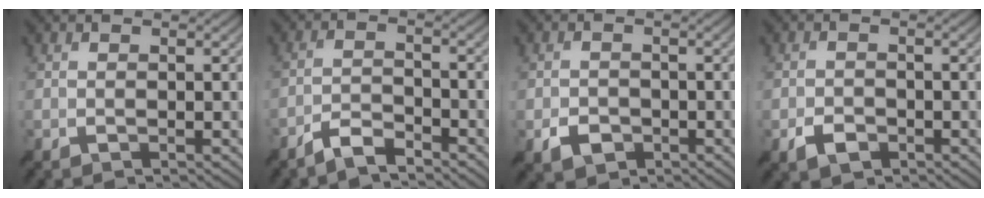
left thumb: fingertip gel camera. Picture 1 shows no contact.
{"total": 3.8, "force": [-3.2, 0.8, 1.9], "torque": [-0.037, 0.002, -0.069]}
{"total": 2.9, "force": [-1.5, 2.1, 1.3], "torque": [-0.023, -0.006, -0.028]}
{"total": 2.6, "force": [-1.5, 1.6, 1.4], "torque": [-0.025, -0.003, -0.028]}